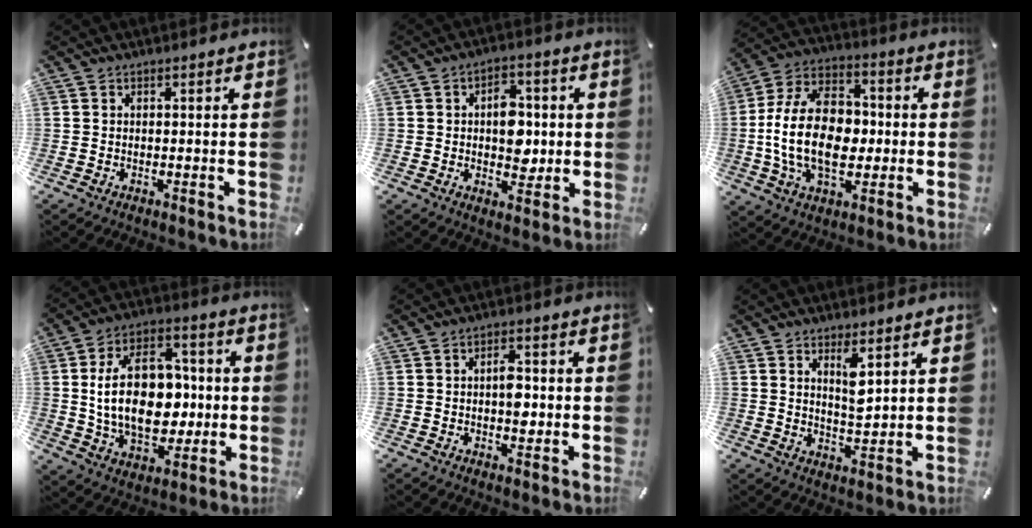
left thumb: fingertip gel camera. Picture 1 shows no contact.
{"total": 8.9, "force": [0.1, 6.3, 6.4], "torque": [-0.072, -0.001, 0.000]}
{"total": 18.5, "force": [-1.8, 12.6, 13.5], "torque": [-0.282, 0.008, -0.037]}
{"total": 19.7, "force": [0.0, 13.3, 14.6], "torque": [-0.263, 0.006, -0.001]}
{"total": 4.9, "force": [-0.2, 2.8, 4.0], "torque": [-0.051, -0.001, -0.008]}
{"total": 6.1, "force": [3.7, 1.8, 4.5], "torque": [-0.076, -0.021, 0.058]}